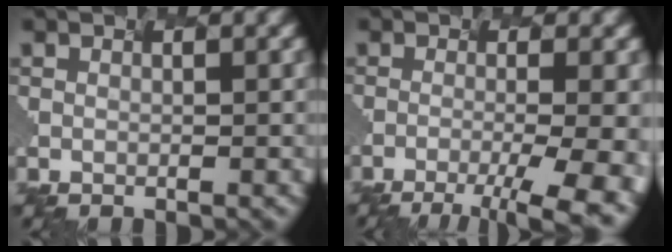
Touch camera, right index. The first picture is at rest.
{"total": 9.4, "force": [-3.8, 2.9, 8.1], "torque": [-0.080, -0.006, -0.042]}